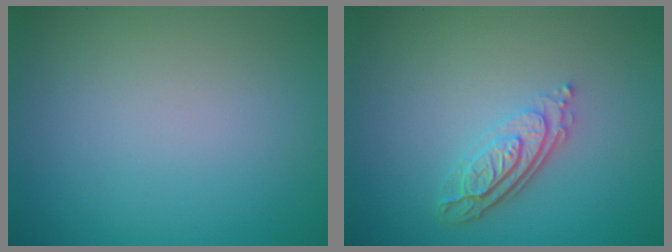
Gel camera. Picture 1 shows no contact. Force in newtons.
{"total": 3.7, "press": 2.7, "slide": 2.5}